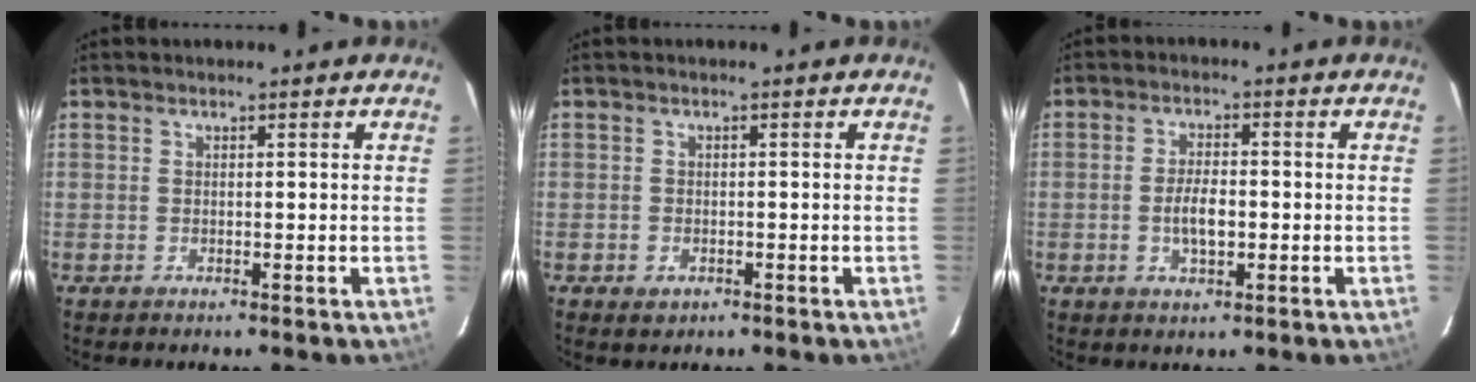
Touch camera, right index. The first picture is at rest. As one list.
[{"total": 2.0, "force": [-1.0, 1.6, 0.8], "torque": [-0.014, -0.002, -0.014]}, {"total": 4.9, "force": [-1.0, 2.1, 4.2], "torque": [-0.082, -0.001, -0.014]}]